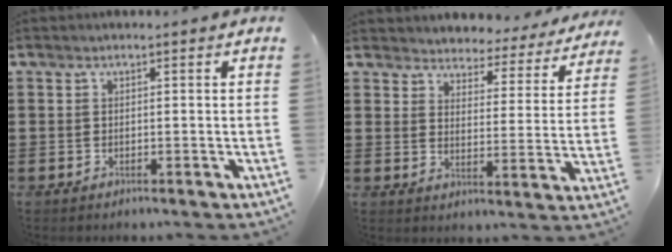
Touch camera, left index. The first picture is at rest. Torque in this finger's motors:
{"motor_torque": [2.14, 0.00, 0.22, 0.03]}